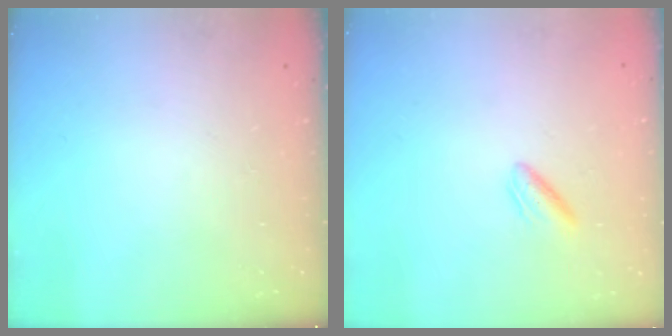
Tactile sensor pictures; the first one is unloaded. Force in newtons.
{"total": 2.7, "press": 2.4, "slide": 1.2}